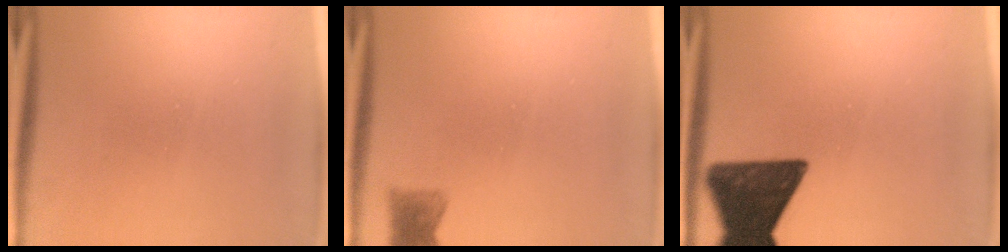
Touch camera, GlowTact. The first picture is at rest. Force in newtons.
{"total": 2.0}
{"total": 13.8}